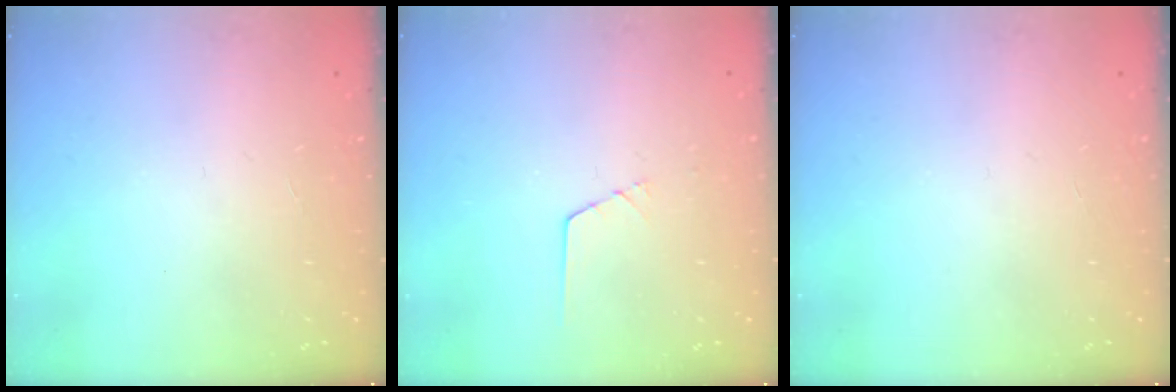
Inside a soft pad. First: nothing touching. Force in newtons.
{"total": 1.4, "press": 1.4, "slide": 0.1}
{"total": 0.0}